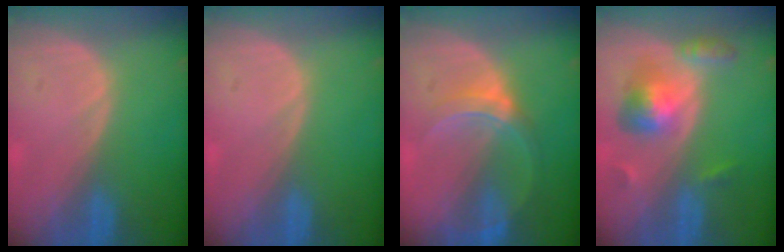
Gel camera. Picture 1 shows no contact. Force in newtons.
{"total": 0.0}
{"total": 6.0, "press": 5.6, "slide": 2.0}
{"total": 6.4, "press": 5.9, "slide": 2.5}